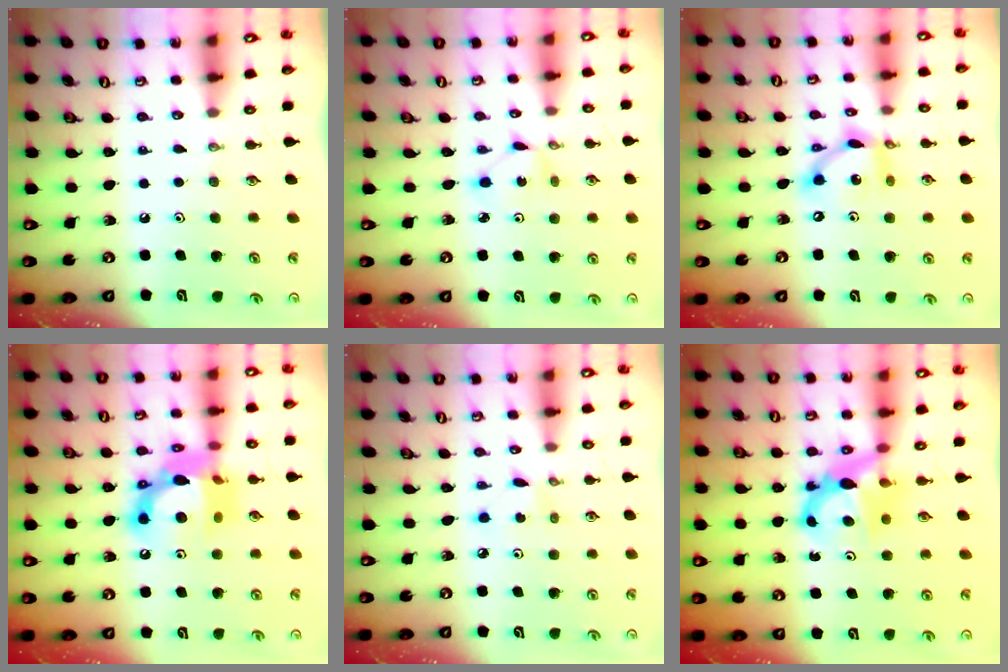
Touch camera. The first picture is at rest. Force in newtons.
{"total": 2.1, "press": 2.1, "slide": 0.3}
{"total": 11.2, "press": 11.2, "slide": 1.0}
{"total": 15.2, "press": 15.1, "slide": 1.2}
{"total": 4.4, "press": 4.4, "slide": 0.4}
{"total": 7.1, "press": 7.1, "slide": 0.3}